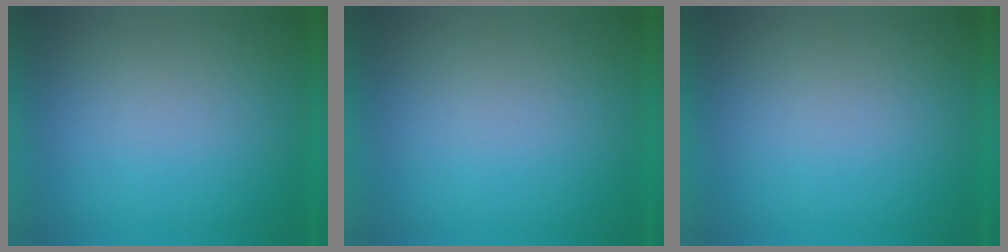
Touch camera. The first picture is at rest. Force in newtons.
{"total": 0.0}
{"total": 0.0}